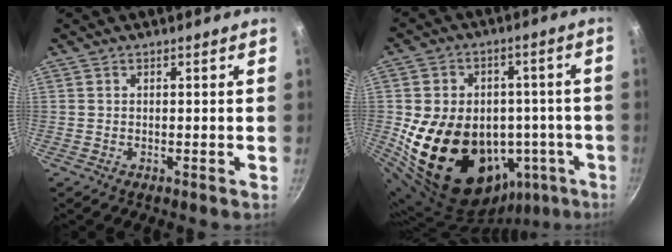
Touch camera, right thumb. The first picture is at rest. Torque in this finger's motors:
{"motor_torque": [-0.53, 2.36, 2.32, -0.45, 0.30]}